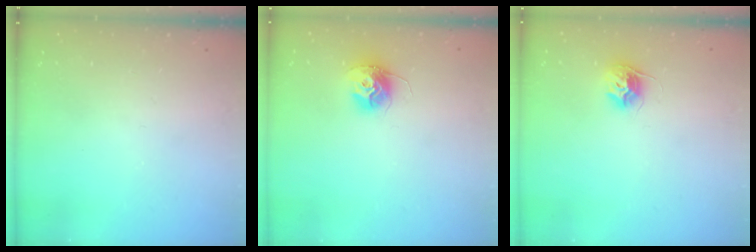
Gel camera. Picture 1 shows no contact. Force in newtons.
{"total": 11.1, "press": 11.1, "slide": 0.9}
{"total": 9.3, "press": 9.3, "slide": 0.5}